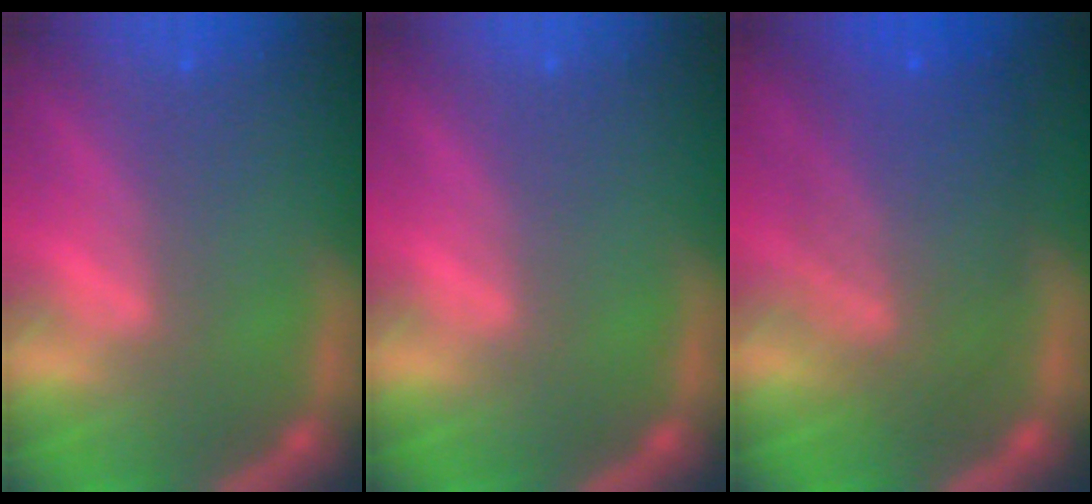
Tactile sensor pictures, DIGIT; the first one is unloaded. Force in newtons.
{"total": 0.0}
{"total": 8.1}